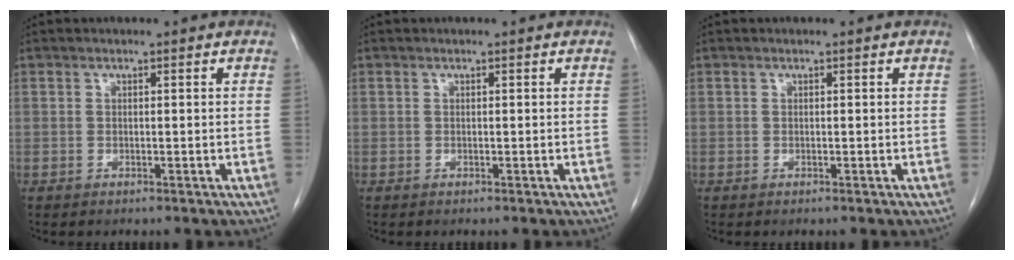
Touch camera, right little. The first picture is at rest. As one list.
[{"total": 0.0}, {"total": 0.0}]